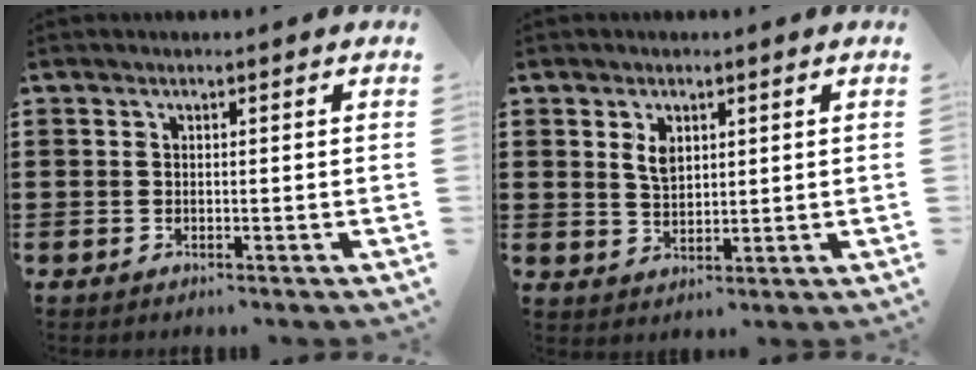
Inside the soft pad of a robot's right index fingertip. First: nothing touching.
{"total": 3.2, "force": [1.5, 1.9, 2.1], "torque": [-0.048, 0.006, 0.027]}